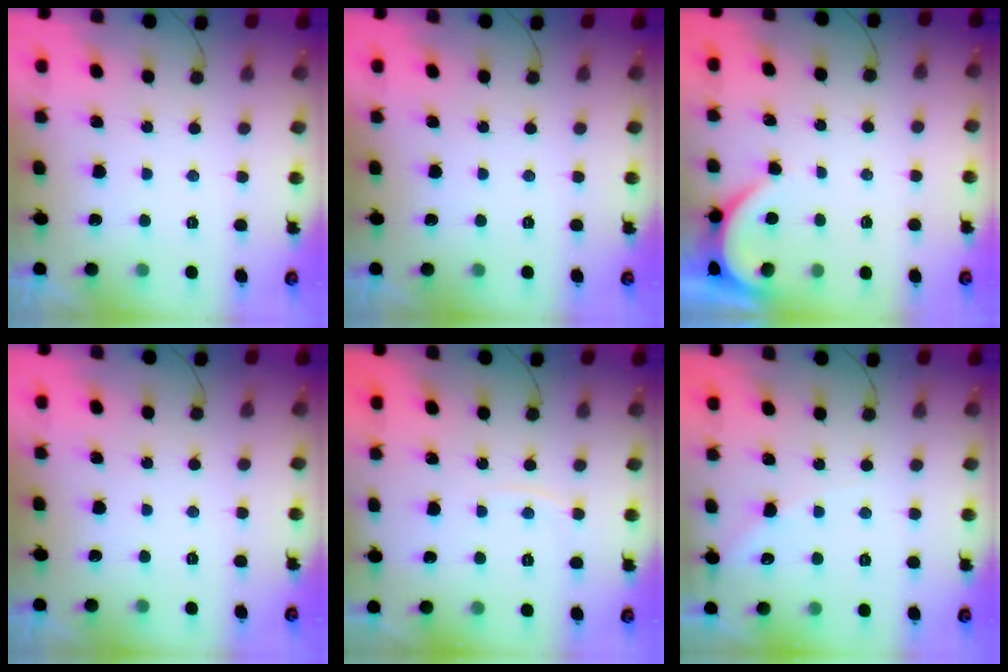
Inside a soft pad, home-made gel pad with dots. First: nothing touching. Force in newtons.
{"total": 0.0}
{"total": 2.2, "press": 2.2, "slide": 0.2}
{"total": 0.0}
{"total": 2.7, "press": 2.7, "slide": 0.3}
{"total": 5.3, "press": 5.3, "slide": 0.7}